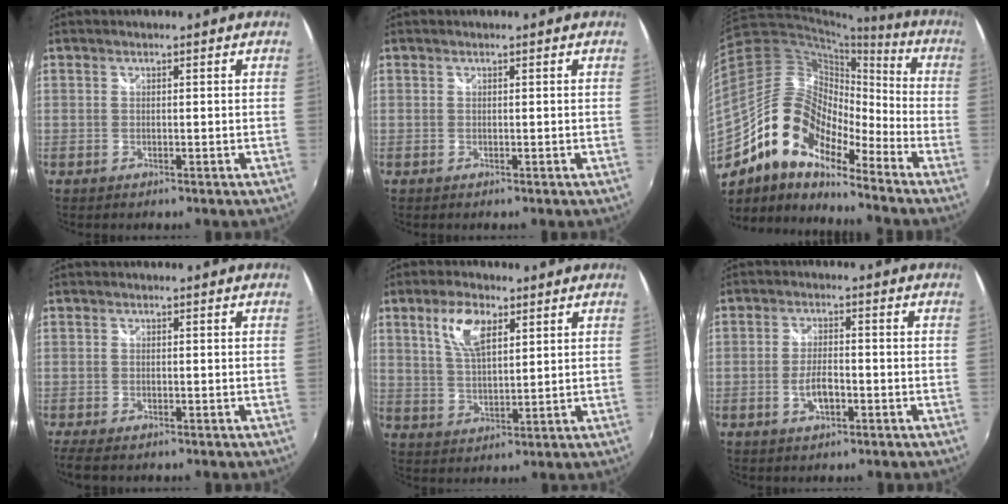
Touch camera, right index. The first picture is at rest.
{"total": 0.0}
{"total": 16.2, "force": [-10.3, 7.0, 10.3], "torque": [-0.180, 0.004, -0.213]}
{"total": 3.3, "force": [-2.2, 1.3, 2.0], "torque": [-0.048, -0.012, -0.040]}
{"total": 8.0, "force": [3.9, 3.5, 6.1], "torque": [-0.116, 0.009, 0.076]}
{"total": 4.6, "force": [-1.8, 1.9, 3.7], "torque": [-0.077, -0.002, -0.030]}